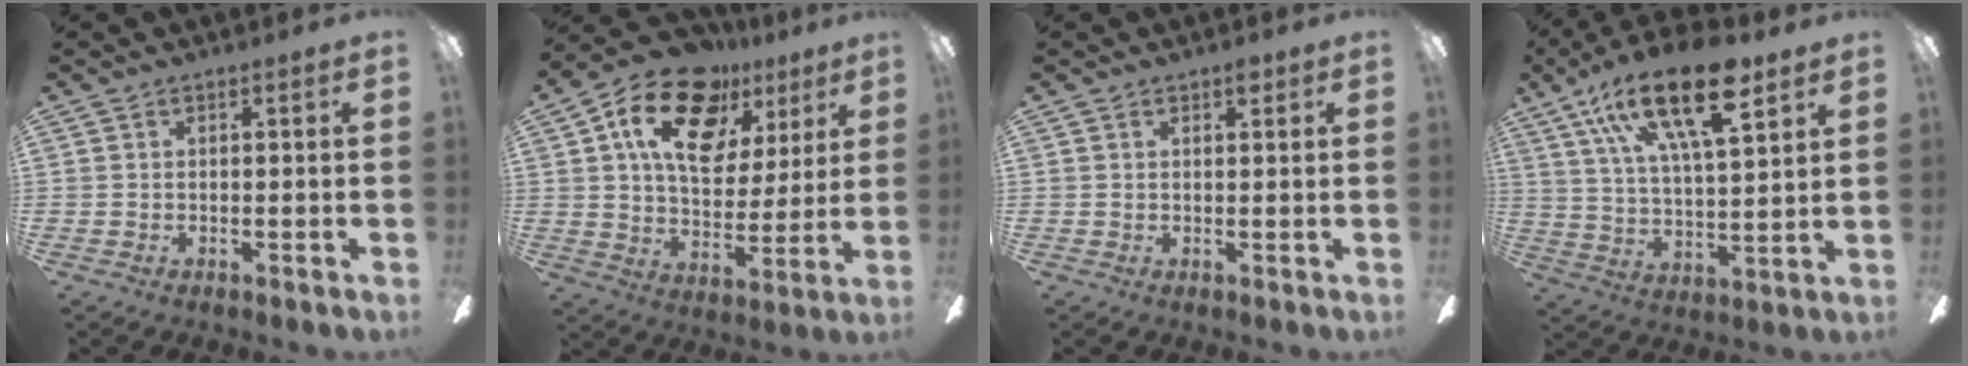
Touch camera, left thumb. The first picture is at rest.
{"total": 19.6, "force": [10.8, 11.4, 11.8], "torque": [-0.195, -0.044, 0.192]}
{"total": 1.7, "force": [1.4, 0.5, 1.0], "torque": [-0.013, -0.003, 0.022]}
{"total": 22.1, "force": [12.9, 8.1, 15.9], "torque": [-0.292, -0.052, 0.211]}